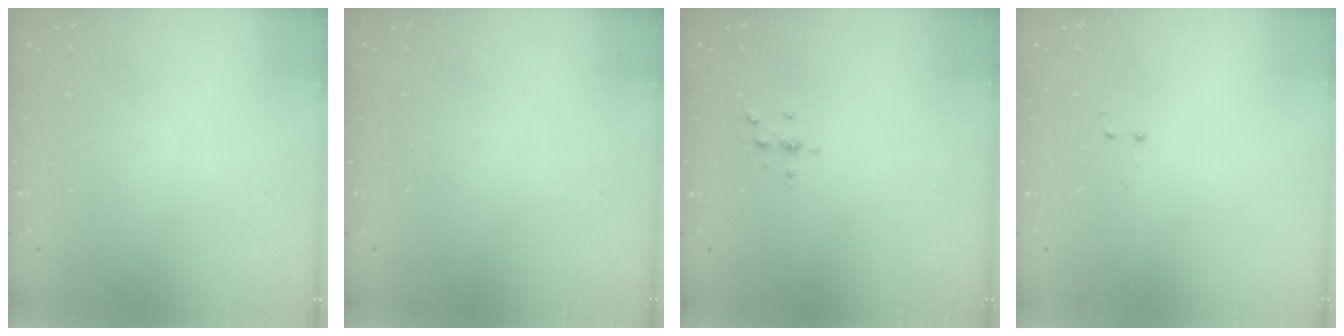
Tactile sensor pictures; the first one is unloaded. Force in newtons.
{"total": 0.0}
{"total": 2.4, "press": 2.4, "slide": 0.3}
{"total": 0.5, "press": 0.5, "slide": 0.3}